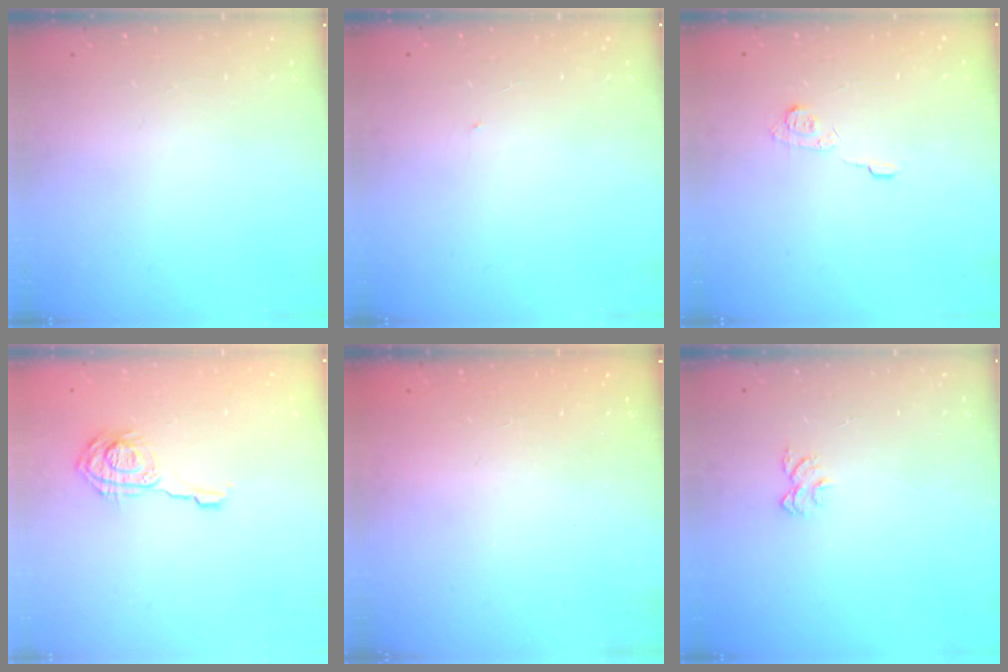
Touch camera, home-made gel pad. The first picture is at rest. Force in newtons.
{"total": 0.6, "press": 0.6, "slide": 0.1}
{"total": 6.2, "press": 6.2, "slide": 0.5}
{"total": 9.7, "press": 9.7, "slide": 0.5}
{"total": 2.5, "press": 2.4, "slide": 0.8}
{"total": 5.4, "press": 5.4, "slide": 0.5}